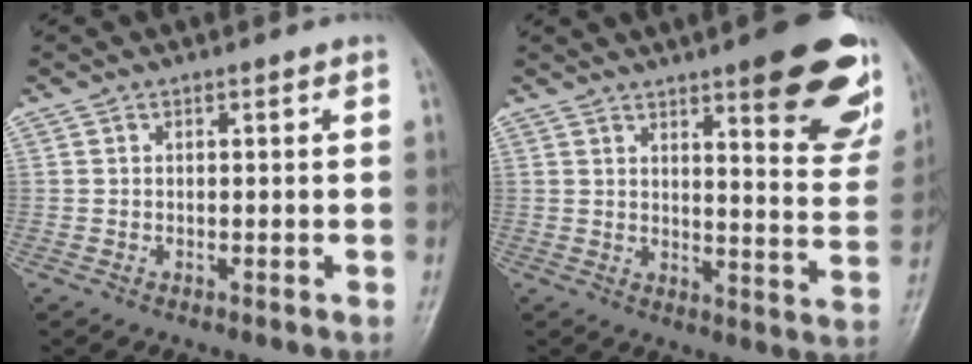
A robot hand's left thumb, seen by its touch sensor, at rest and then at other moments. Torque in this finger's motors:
{"motor_torque": [2.19, 1.42, 1.29, -1.37, 0.19]}